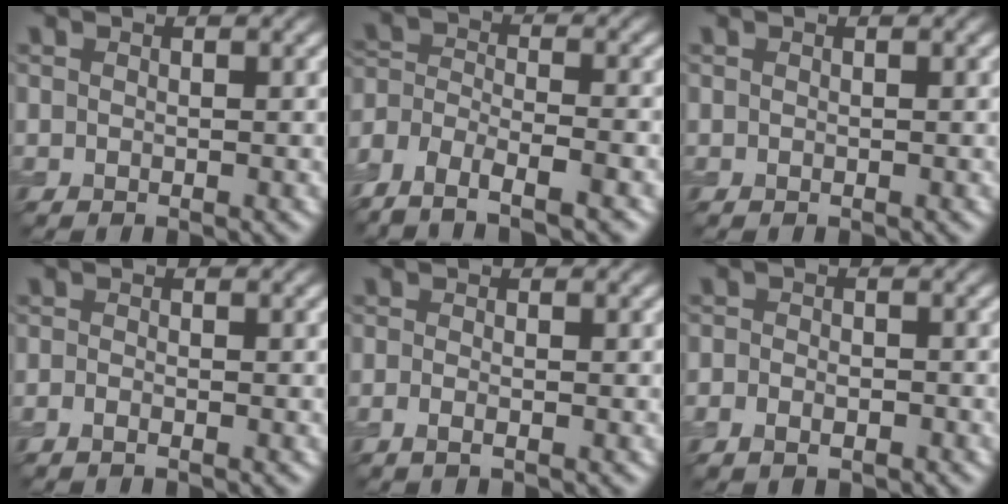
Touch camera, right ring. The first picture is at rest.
{"total": 7.0, "force": [-5.6, 2.7, 3.2], "torque": [-0.045, 0.001, -0.099]}
{"total": 0.0}
{"total": 0.5, "force": [-0.5, -0.1, 0.2], "torque": [-0.005, -0.002, -0.013]}
{"total": 0.7, "force": [-0.3, 0.0, 0.6], "torque": [-0.011, -0.002, -0.008]}
{"total": 1.8, "force": [-1.2, 1.2, 0.7], "torque": [0.002, 0.003, -0.025]}